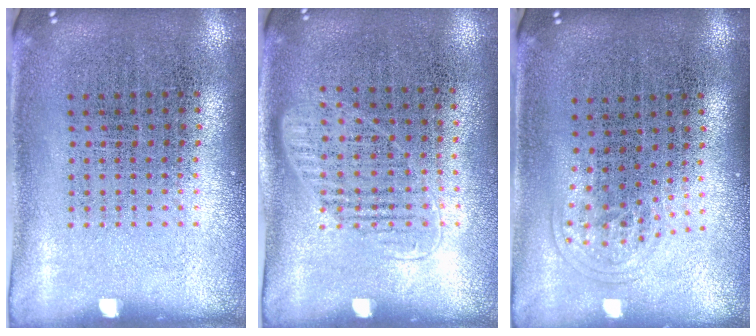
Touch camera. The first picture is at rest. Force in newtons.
{"total": 1.2, "press": 1.0, "slide": 0.7}
{"total": 1.0, "press": 0.6, "slide": 0.7}